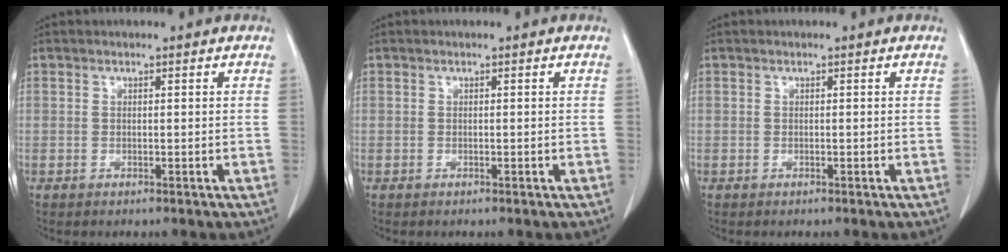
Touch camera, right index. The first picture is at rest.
{"total": 0.0}
{"total": 0.0}